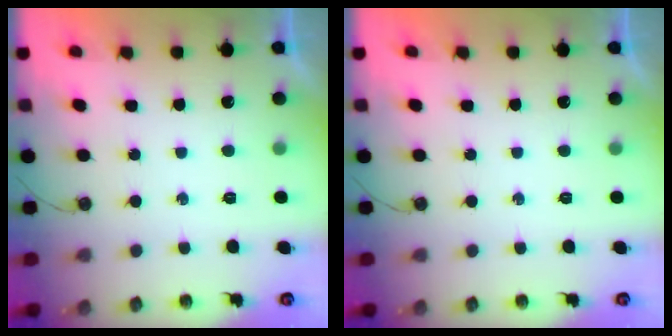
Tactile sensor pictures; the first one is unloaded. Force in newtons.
{"total": 0.0}